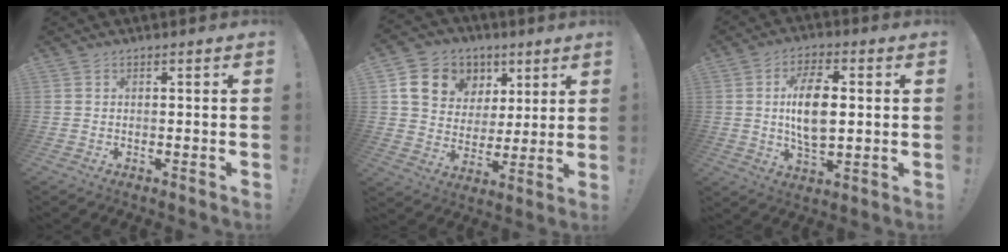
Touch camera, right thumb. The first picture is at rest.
{"total": 13.8, "force": [6.0, 11.5, 4.8], "torque": [-0.078, -0.022, 0.133]}
{"total": 12.4, "force": [1.2, 6.7, 10.4], "torque": [-0.190, 0.000, 0.017]}